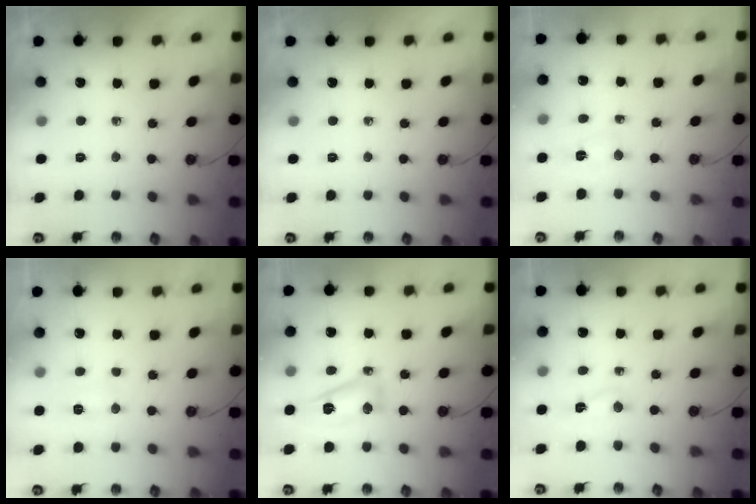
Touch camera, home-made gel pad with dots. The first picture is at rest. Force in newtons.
{"total": 0.0}
{"total": 2.3, "press": 2.3, "slide": 0.3}
{"total": 5.8, "press": 5.8, "slide": 0.6}
{"total": 9.3, "press": 9.3, "slide": 0.7}
{"total": 2.6, "press": 2.6, "slide": 0.6}